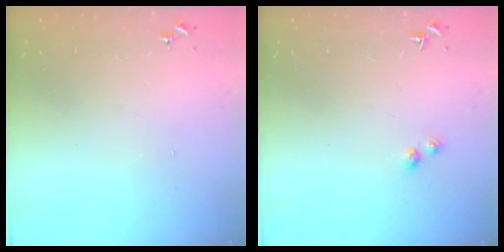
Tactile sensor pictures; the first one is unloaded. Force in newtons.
{"total": 2.6, "press": 2.6, "slide": 0.5}